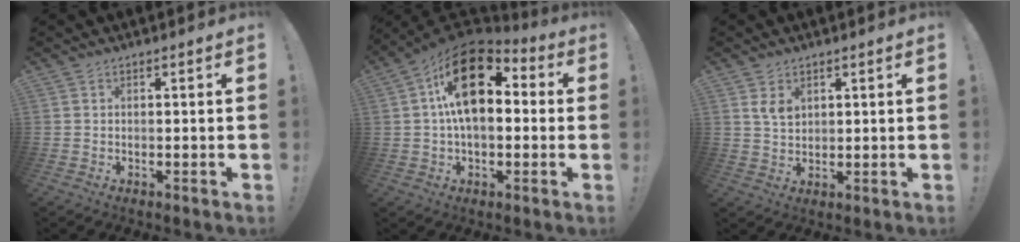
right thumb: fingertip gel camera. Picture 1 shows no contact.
{"total": 20.2, "force": [4.9, 11.9, 15.6], "torque": [-0.253, -0.003, 0.089]}
{"total": 4.4, "force": [2.2, 2.9, 2.5], "torque": [-0.029, -0.011, 0.039]}